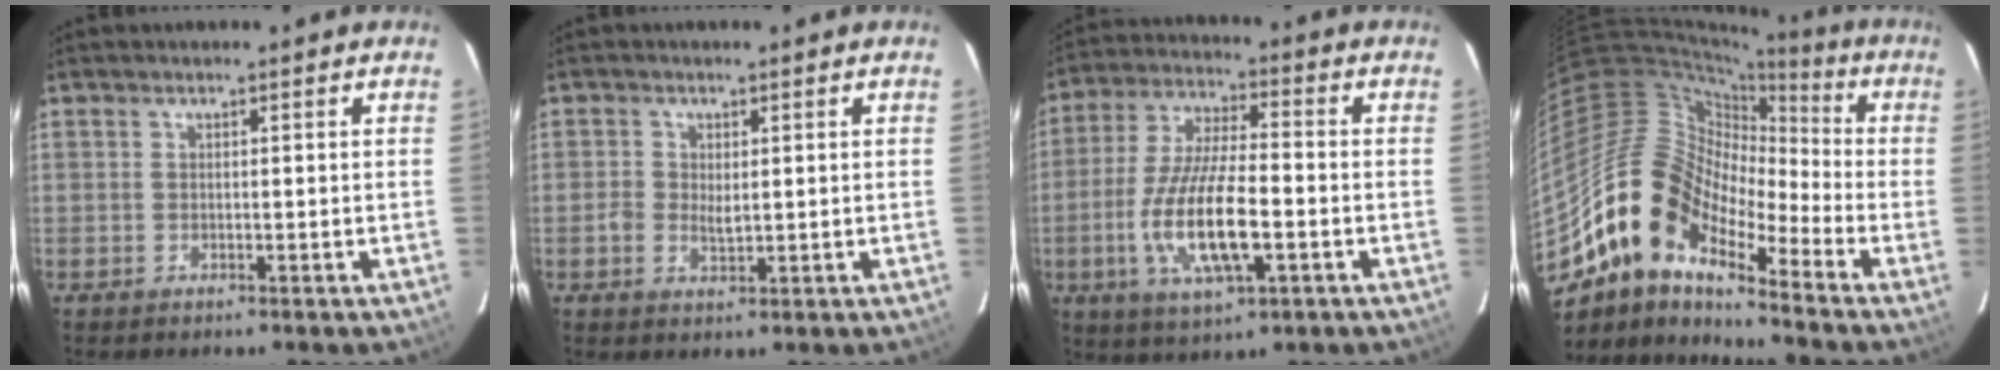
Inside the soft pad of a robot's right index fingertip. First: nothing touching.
{"total": 2.8, "force": [-0.1, 2.0, 1.9], "torque": [-0.042, -0.001, -0.004]}
{"total": 15.2, "force": [-4.4, 4.7, 13.8], "torque": [-0.288, -0.013, -0.077]}
{"total": 16.1, "force": [-11.1, 6.8, 9.4], "torque": [-0.155, -0.002, -0.227]}